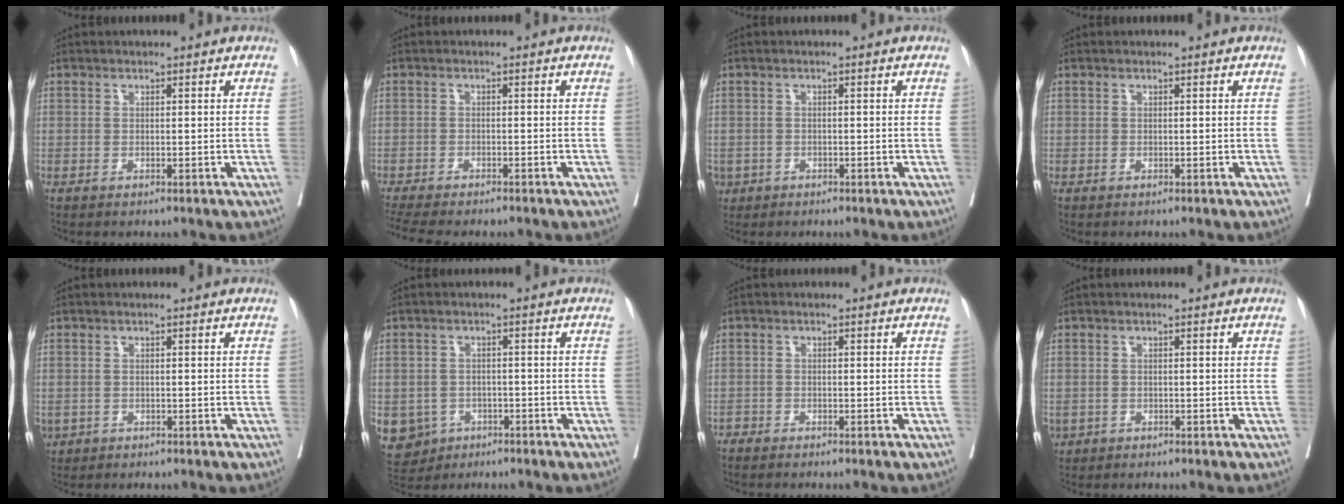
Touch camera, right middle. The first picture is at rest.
{"total": 9.9, "force": [-8.5, 2.0, 4.6], "torque": [-0.076, -0.007, -0.125]}
{"total": 2.7, "force": [-1.6, 2.1, 0.5], "torque": [-0.009, 0.001, -0.028]}
{"total": 0.0}
{"total": 2.3, "force": [-1.2, 1.8, 0.7], "torque": [-0.017, -0.001, -0.016]}
{"total": 7.2, "force": [-3.5, 6.2, 1.3], "torque": [-0.035, 0.003, -0.048]}
{"total": 2.1, "force": [-1.9, 0.2, 0.6], "torque": [-0.012, -0.002, -0.030]}
{"total": 2.0, "force": [-1.0, 1.6, 0.6], "torque": [-0.015, -0.001, -0.014]}